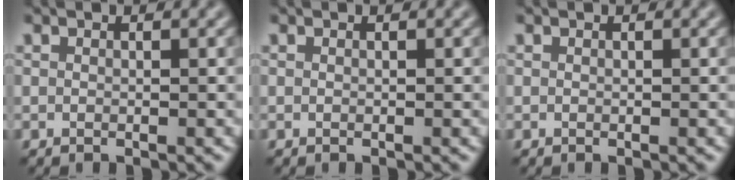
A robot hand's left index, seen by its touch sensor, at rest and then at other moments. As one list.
[{"total": 0.0}, {"total": 0.0}]